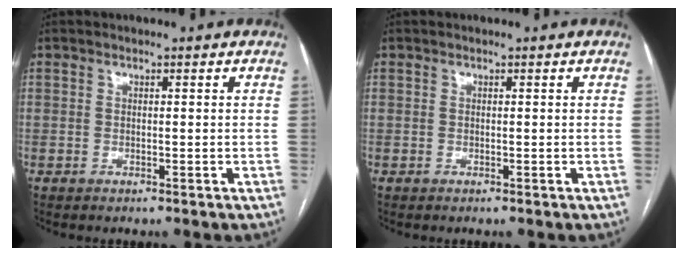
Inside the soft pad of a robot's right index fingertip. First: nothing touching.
{"total": 0.0}